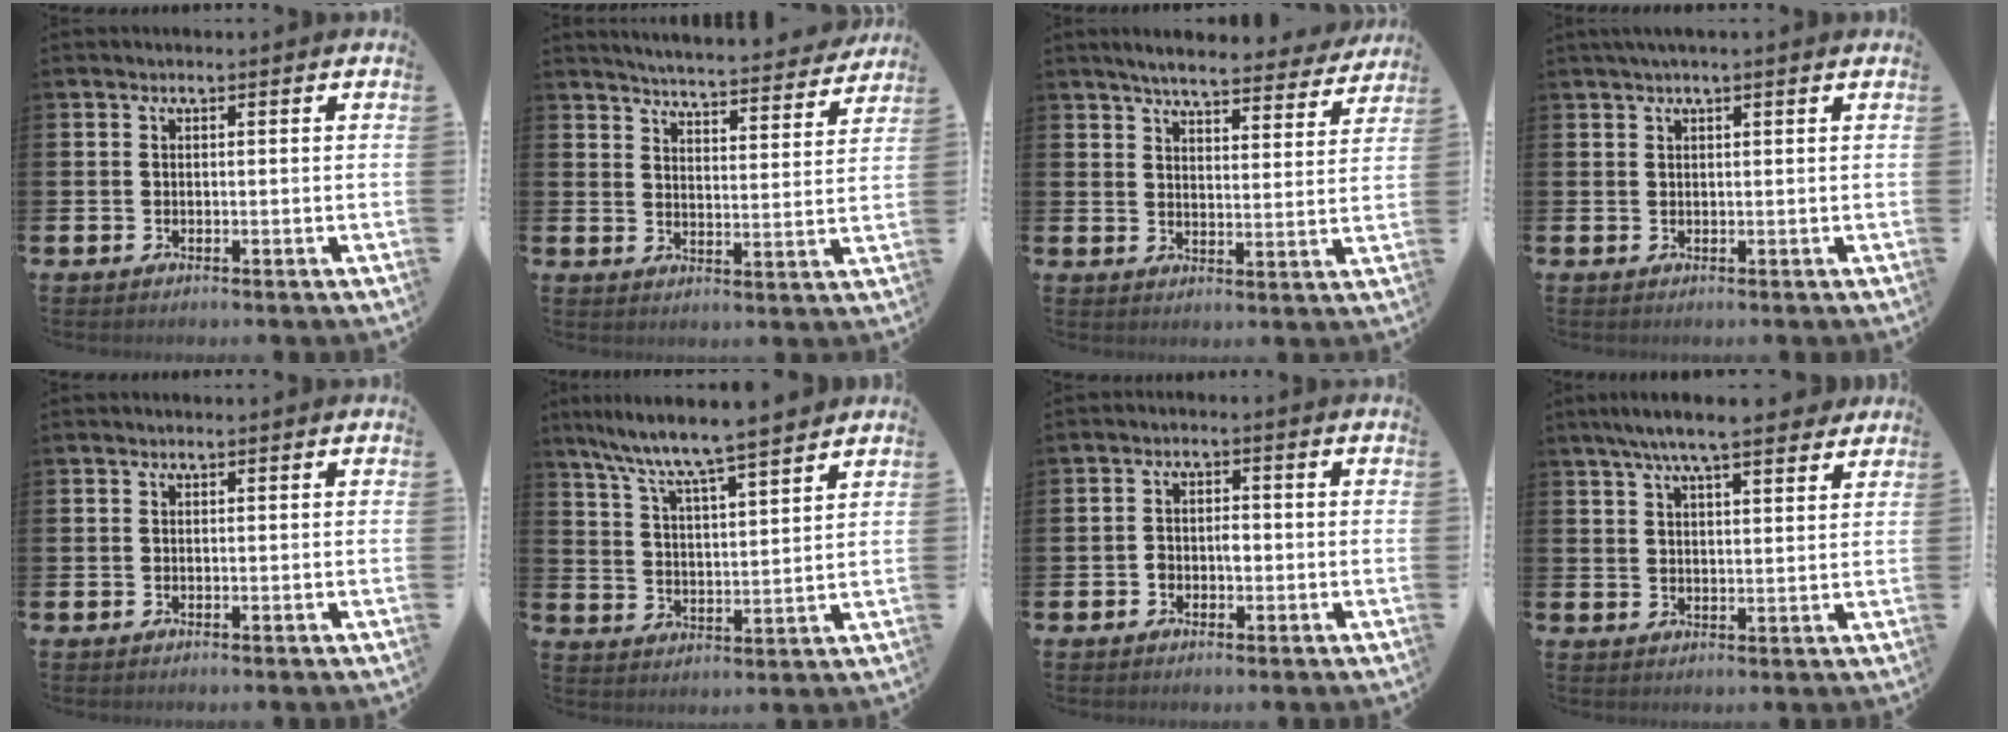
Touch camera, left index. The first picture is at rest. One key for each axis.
{"total": 5.4, "fx": 5.3, "fy": 0.0, "fz": 0.7, "tx": -0.034, "ty": -0.043, "tz": 0.090}
{"total": 5.5, "fx": 5.2, "fy": 0.6, "fz": 1.6, "tx": -0.040, "ty": -0.032, "tz": 0.087}
{"total": 1.6, "fx": 1.3, "fy": -0.1, "fz": 1.0, "tx": -0.019, "ty": 0.002, "tz": 0.023}
{"total": 0.0}
{"total": 8.3, "fx": 7.8, "fy": 0.0, "fz": 2.8, "tx": -0.090, "ty": -0.050, "tz": 0.136}
{"total": 2.0, "fx": -0.7, "fy": 1.5, "fz": 1.2, "tx": -0.015, "ty": 0.003, "tz": -0.018}
{"total": 7.1, "fx": 6.3, "fy": 0.8, "fz": 3.1, "tx": -0.069, "ty": -0.019, "tz": 0.113}